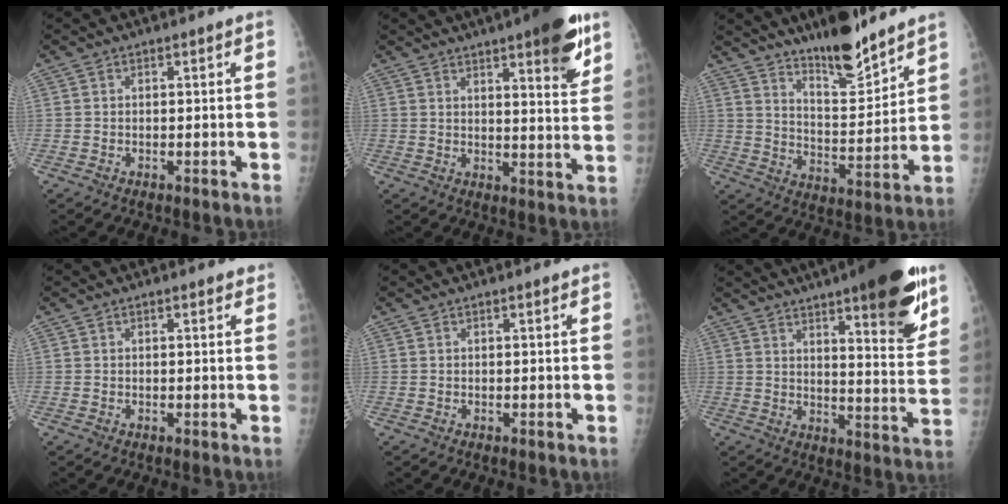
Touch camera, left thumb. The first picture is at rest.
{"total": 12.9, "force": [7.4, 2.9, 10.2], "torque": [-0.111, -0.037, 0.096]}
{"total": 12.9, "force": [10.4, 2.9, 7.1], "torque": [-0.092, -0.082, 0.177]}
{"total": 1.6, "force": [1.2, 0.5, 0.9], "torque": [-0.005, -0.003, 0.013]}
{"total": 0.7, "force": [0.5, 0.2, 0.5], "torque": [-0.006, -0.001, 0.007]}
{"total": 20.0, "force": [12.2, 4.4, 15.3], "torque": [-0.185, -0.059, 0.171]}